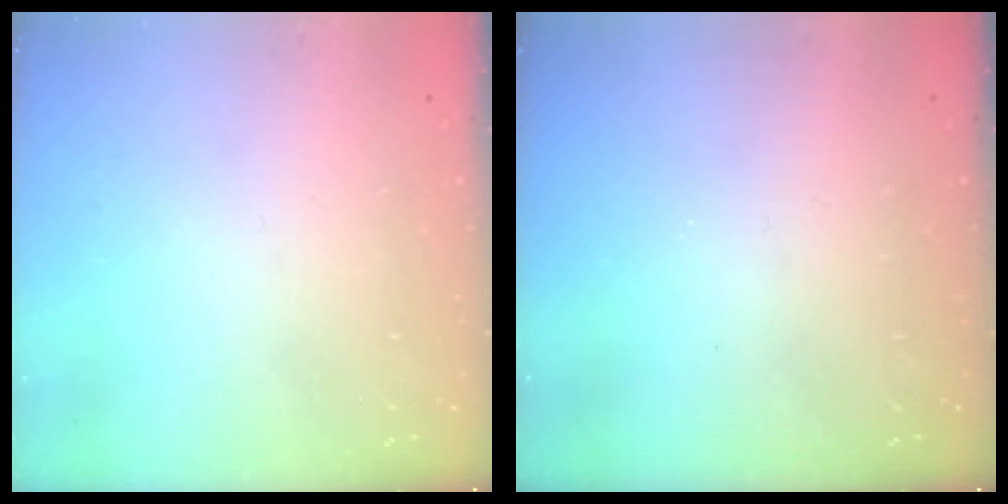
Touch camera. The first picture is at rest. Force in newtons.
{"total": 0.0}